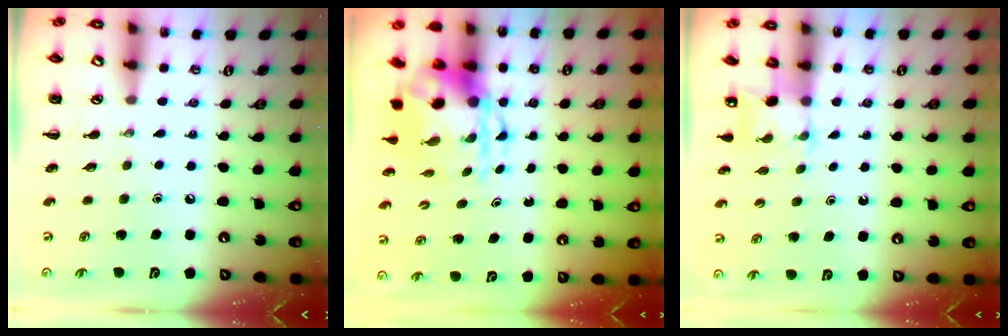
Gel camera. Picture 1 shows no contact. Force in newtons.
{"total": 5.7, "press": 5.5, "slide": 1.5}
{"total": 2.8, "press": 2.7, "slide": 0.9}